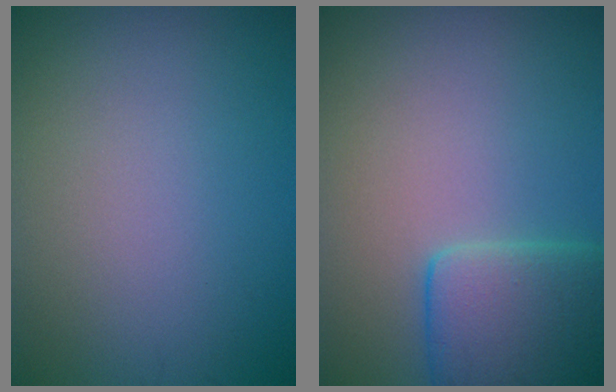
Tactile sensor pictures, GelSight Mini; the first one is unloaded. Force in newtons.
{"total": 5.5, "press": 5.5, "slide": 0.5}